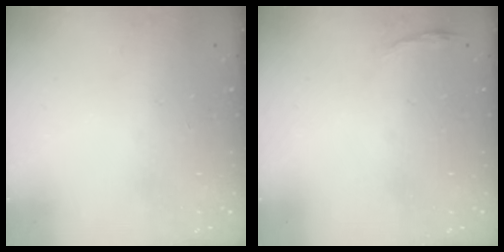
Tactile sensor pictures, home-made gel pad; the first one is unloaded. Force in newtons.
{"total": 2.8, "press": 2.8, "slide": 0.6}